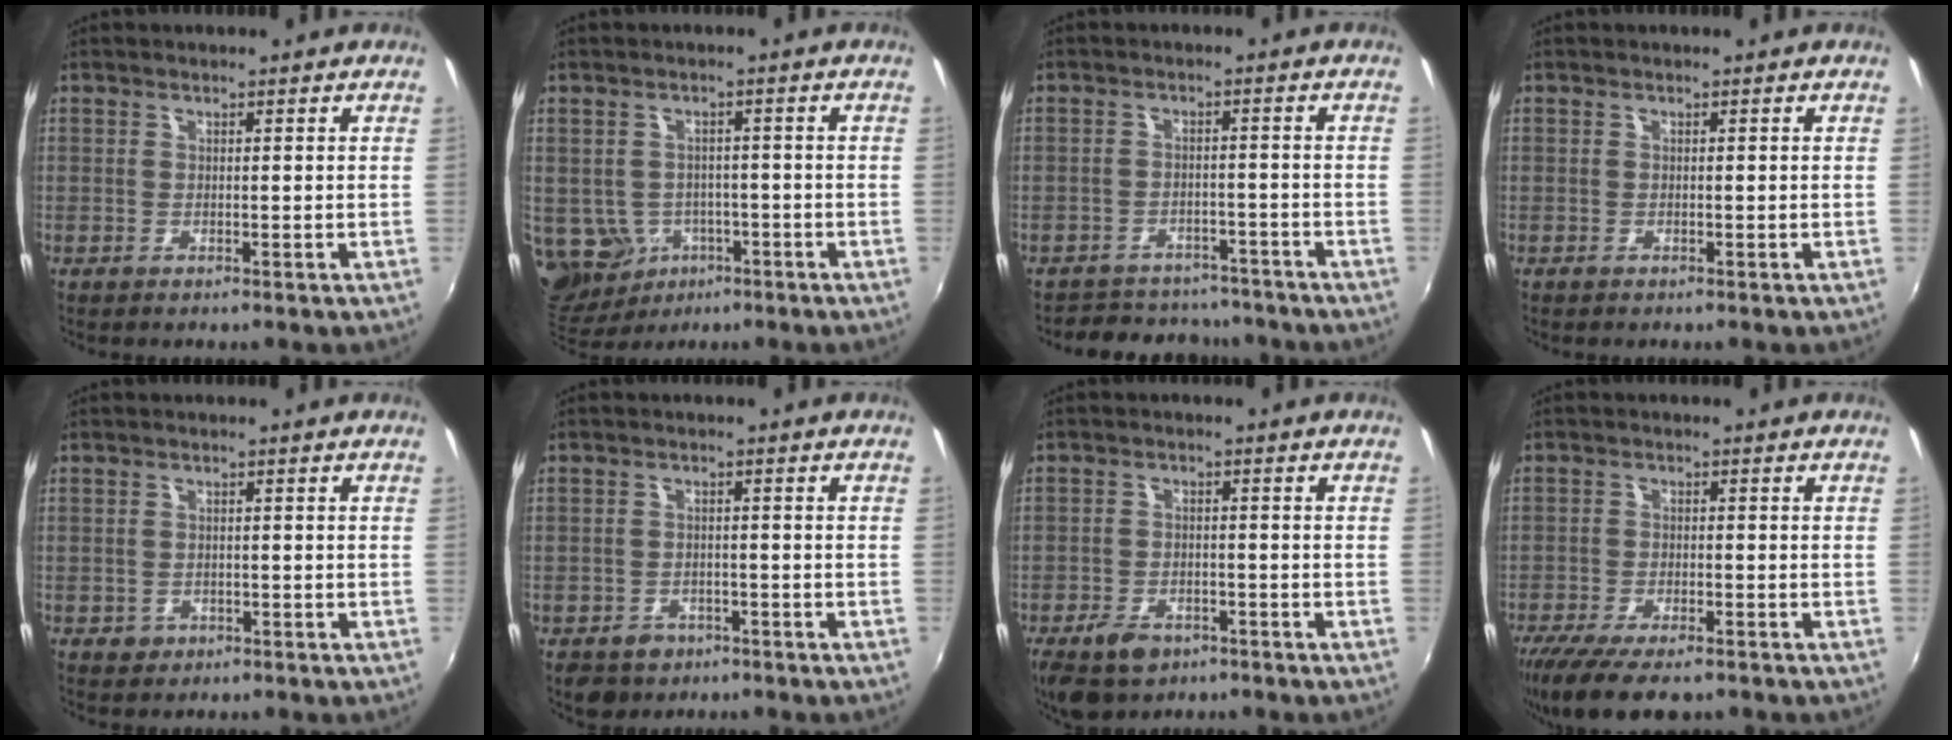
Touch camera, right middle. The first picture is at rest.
{"total": 11.0, "force": [-3.8, 9.4, 4.3], "torque": [-0.130, -0.008, -0.037]}
{"total": 12.0, "force": [-10.6, 4.8, 3.0], "torque": [-0.073, 0.016, -0.138]}
{"total": 0.0}
{"total": 2.1, "force": [-0.8, 1.8, 0.6], "torque": [-0.013, -0.001, -0.009]}
{"total": 5.1, "force": [-3.0, 3.9, 1.4], "torque": [-0.041, 0.001, -0.040]}
{"total": 8.6, "force": [-5.6, 4.9, 4.2], "torque": [-0.104, -0.012, -0.089]}
{"total": 11.6, "force": [-8.8, 3.5, 6.7], "torque": [-0.156, -0.039, -0.153]}